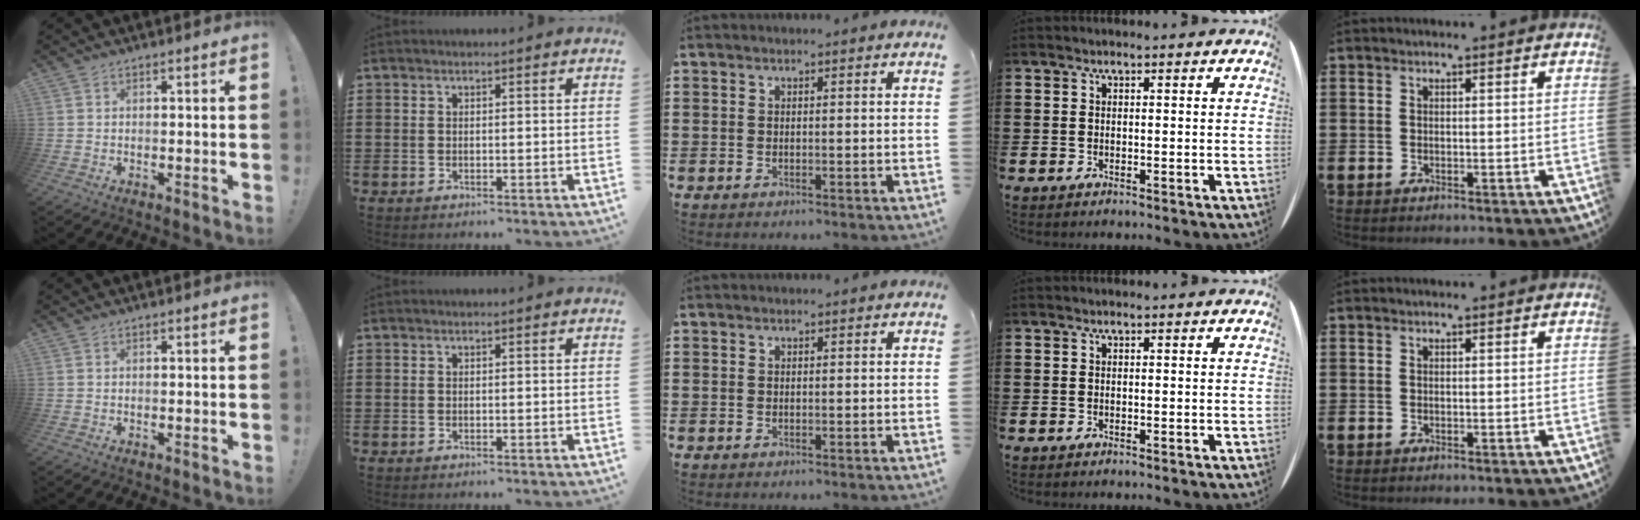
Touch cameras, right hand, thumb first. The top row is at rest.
{}